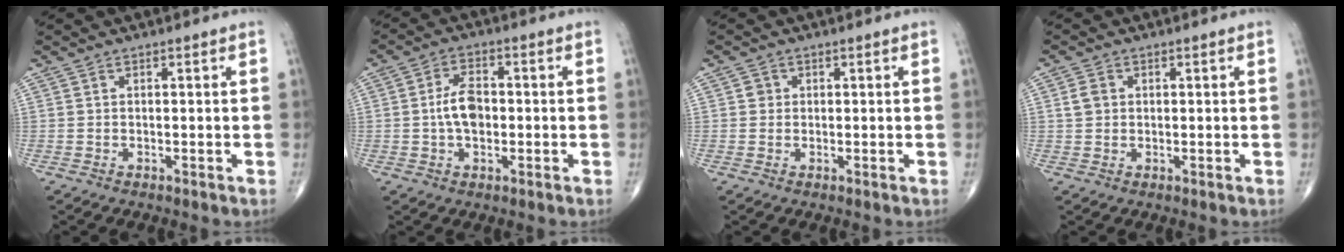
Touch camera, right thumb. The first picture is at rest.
{"total": 6.3, "force": [-0.4, 3.8, 5.0], "torque": [-0.086, 0.013, -0.012]}
{"total": 1.4, "force": [0.2, 1.4, 0.3], "torque": [0.002, 0.002, 0.002]}
{"total": 2.5, "force": [0.5, 2.1, 1.4], "torque": [-0.021, 0.004, 0.011]}